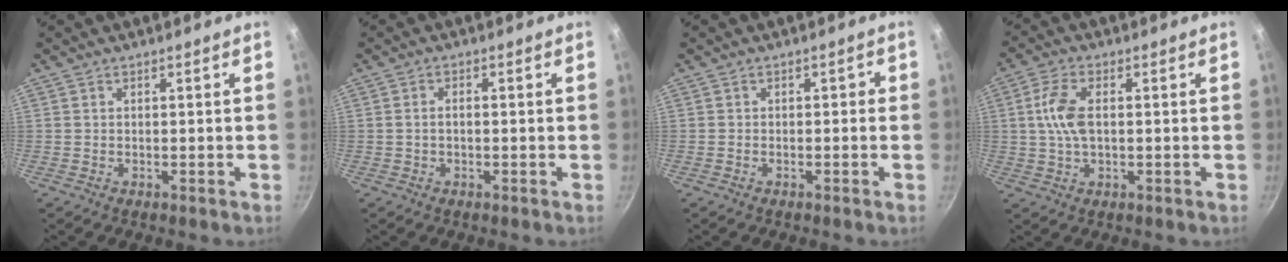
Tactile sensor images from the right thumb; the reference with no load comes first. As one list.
[{"total": 1.6, "force": [-0.3, 0.9, 1.3], "torque": [-0.029, 0.011, -0.007]}, {"total": 1.3, "force": [-0.7, 0.9, 0.6], "torque": [-0.001, 0.014, -0.011]}, {"total": 7.2, "force": [0.6, 3.8, 6.1], "torque": [-0.124, 0.011, 0.008]}]